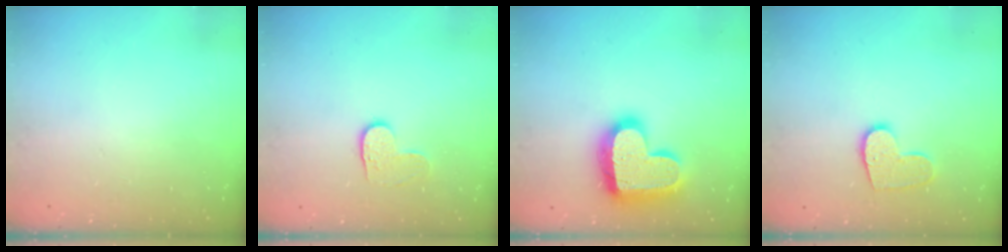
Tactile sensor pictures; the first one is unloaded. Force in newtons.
{"total": 4.0, "press": 4.0, "slide": 0.4}
{"total": 20.5, "press": 20.4, "slide": 1.5}
{"total": 10.0, "press": 10.0, "slide": 0.6}